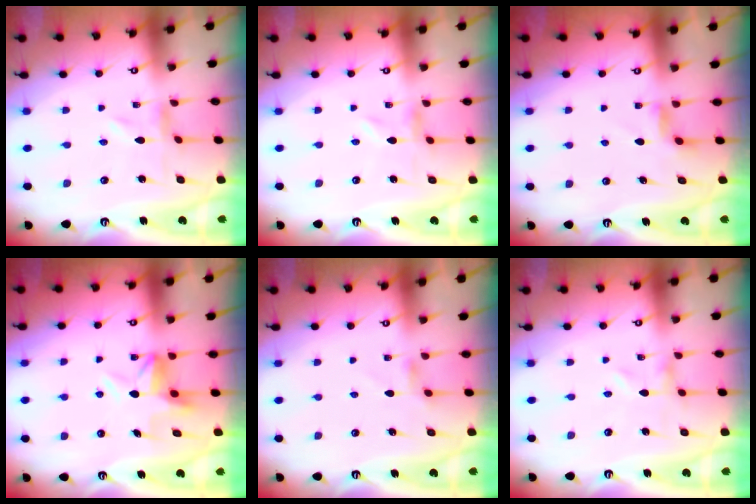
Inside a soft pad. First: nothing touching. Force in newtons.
{"total": 0.0}
{"total": 3.6, "press": 3.5, "slide": 0.5}
{"total": 6.4, "press": 6.4, "slide": 0.3}
{"total": 3.0, "press": 2.9, "slide": 0.5}
{"total": 0.0}